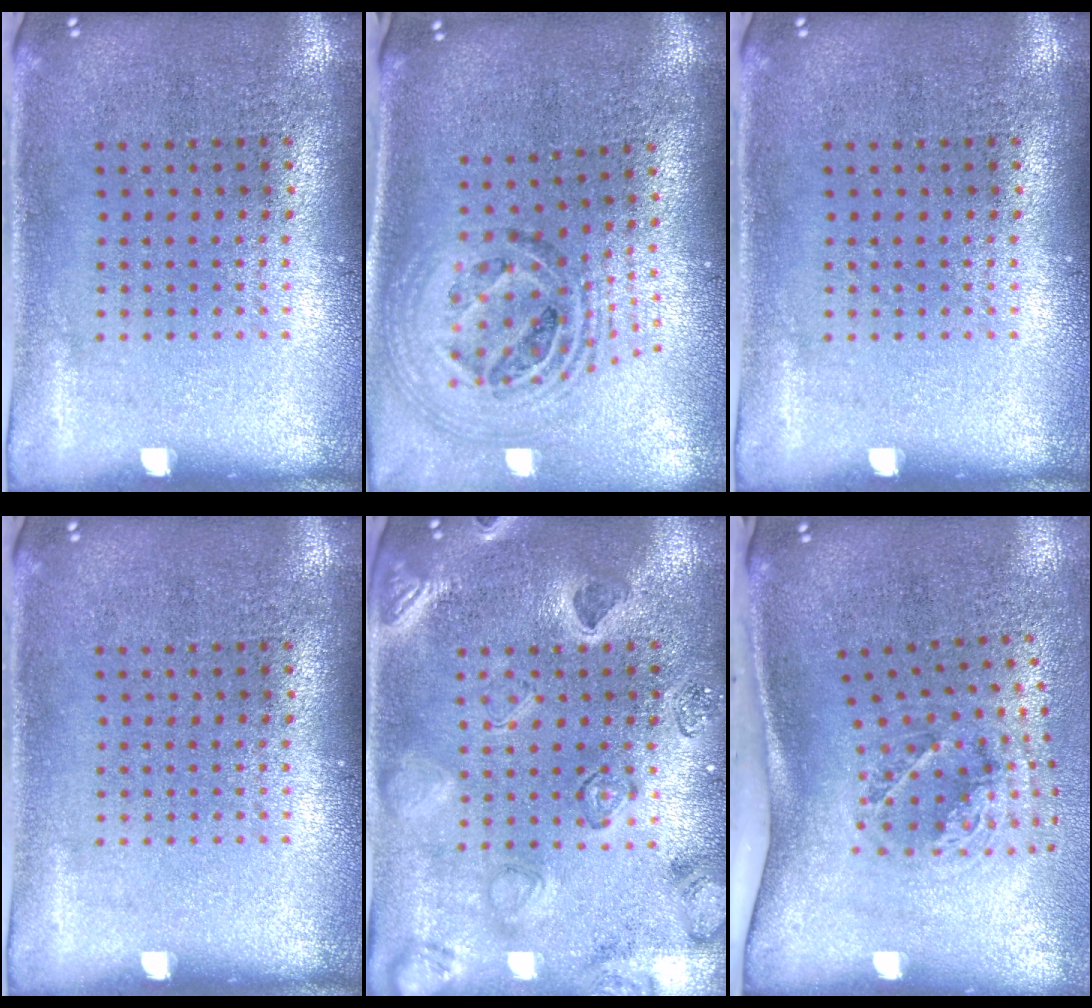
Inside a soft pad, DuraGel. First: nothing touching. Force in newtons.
{"total": 1.7, "press": 1.4, "slide": 0.9}
{"total": 0.0}
{"total": 0.0}
{"total": 2.4, "press": 2.4, "slide": 0.5}
{"total": 2.0, "press": 1.3, "slide": 1.5}